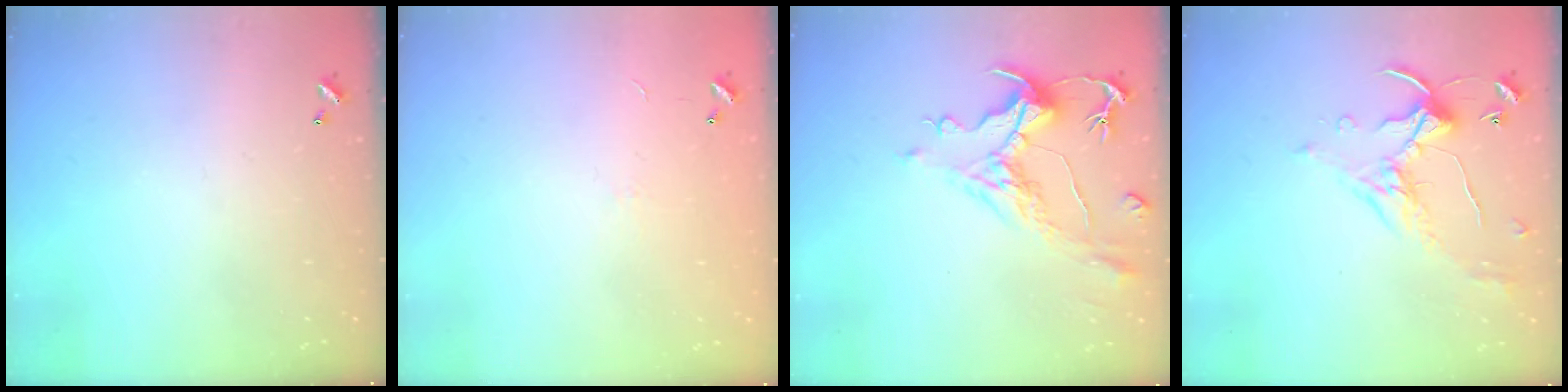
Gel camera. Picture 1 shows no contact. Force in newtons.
{"total": 6.6, "press": 6.6, "slide": 0.7}
{"total": 1.5, "press": 0.4, "slide": 1.4}
{"total": 1.6, "press": 1.2, "slide": 1.1}